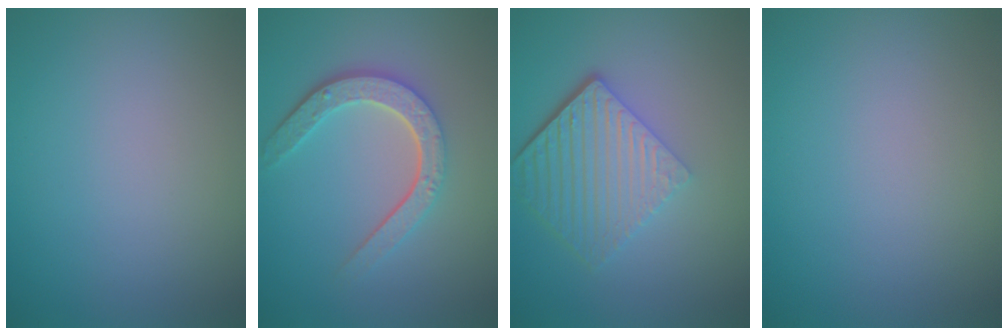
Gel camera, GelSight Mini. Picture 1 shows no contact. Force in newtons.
{"total": 4.7, "press": 3.5, "slide": 3.0}
{"total": 6.2, "press": 4.2, "slide": 4.6}
{"total": 0.0}